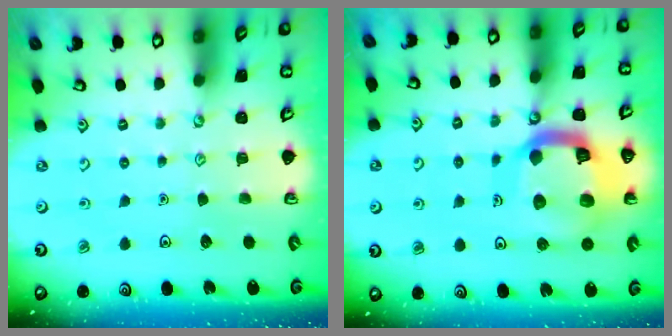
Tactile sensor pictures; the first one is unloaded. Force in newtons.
{"total": 17.9, "press": 17.8, "slide": 1.9}